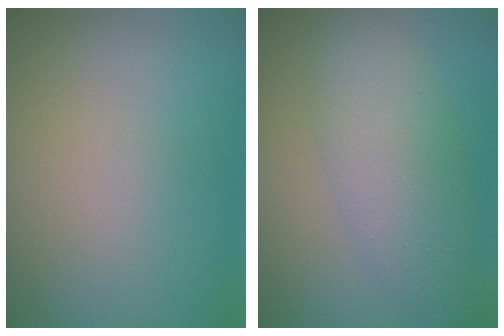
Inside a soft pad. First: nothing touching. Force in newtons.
{"total": 5.6, "press": 5.6, "slide": 0.2}